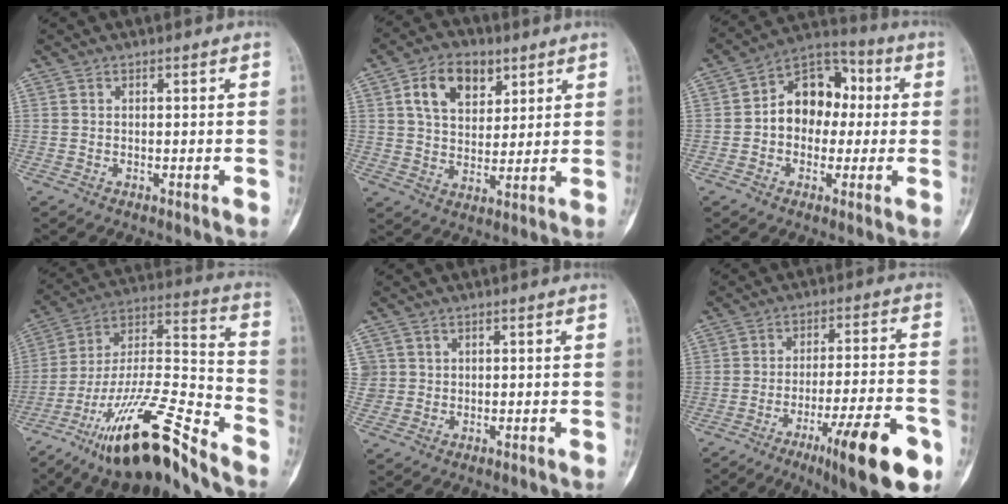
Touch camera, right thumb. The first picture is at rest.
{"total": 10.9, "force": [4.8, 7.1, 6.7], "torque": [-0.083, -0.013, 0.085]}
{"total": 12.7, "force": [0.5, 9.6, 8.3], "torque": [-0.086, 0.037, -0.004]}
{"total": 23.2, "force": [-16.6, 4.5, 15.7], "torque": [-0.301, 0.081, -0.294]}
{"total": 2.3, "force": [0.6, 2.3, 0.0], "torque": [0.020, 0.000, 0.010]}
{"total": 16.8, "force": [-8.1, 3.2, 14.4], "torque": [-0.204, 0.031, -0.116]}